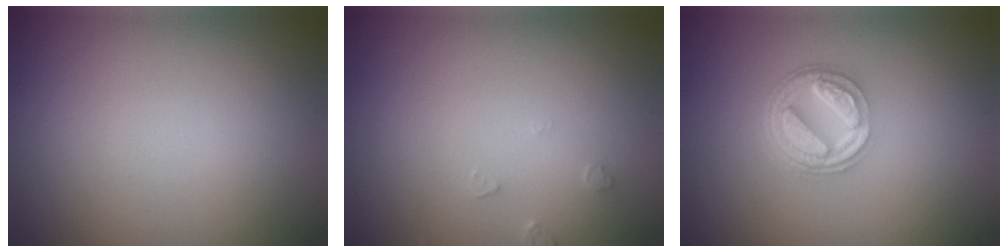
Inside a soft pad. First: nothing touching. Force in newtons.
{"total": 0.9, "press": 0.9, "slide": 0.2}
{"total": 5.2, "press": 3.9, "slide": 3.5}